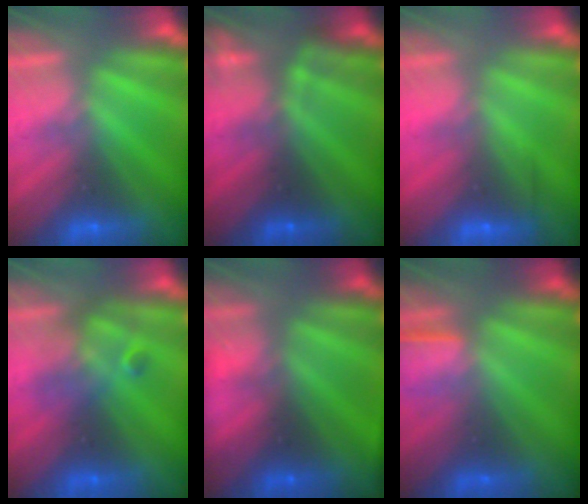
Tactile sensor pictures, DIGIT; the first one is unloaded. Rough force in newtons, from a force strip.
{"total": 2.4}
{"total": 2.2}
{"total": 2.6}
{"total": 9.6}
{"total": 1.3}